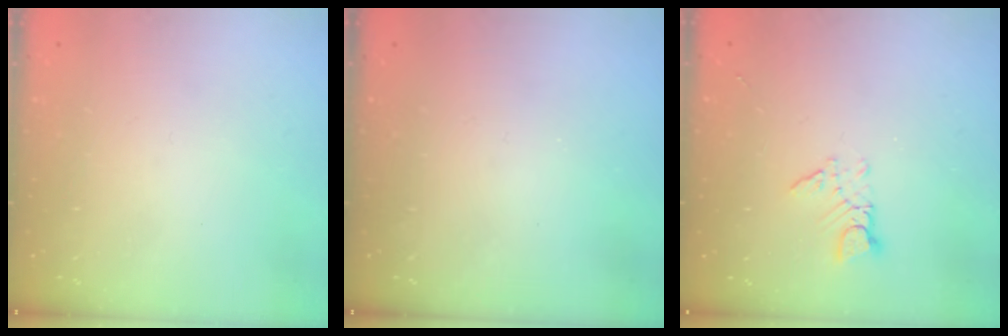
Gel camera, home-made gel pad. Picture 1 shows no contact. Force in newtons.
{"total": 0.0}
{"total": 3.9, "press": 3.9, "slide": 0.5}